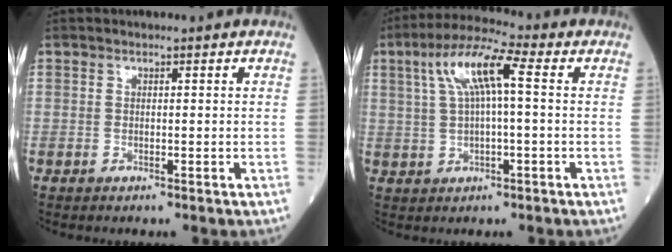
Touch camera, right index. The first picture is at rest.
{"total": 8.7, "force": [2.2, 1.5, 8.3], "torque": [-0.166, 0.031, 0.039]}